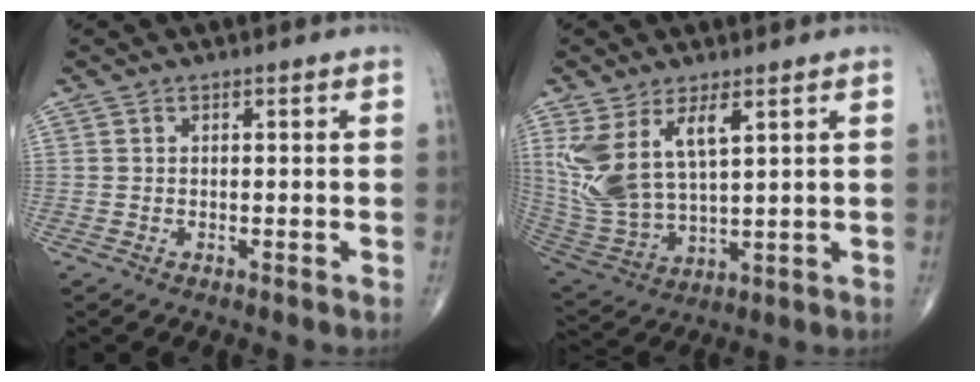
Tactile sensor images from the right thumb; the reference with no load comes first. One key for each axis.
{"total": 13.1, "fx": 5.4, "fy": 5.7, "fz": 10.5, "tx": -0.221, "ty": -0.026, "tz": 0.123}